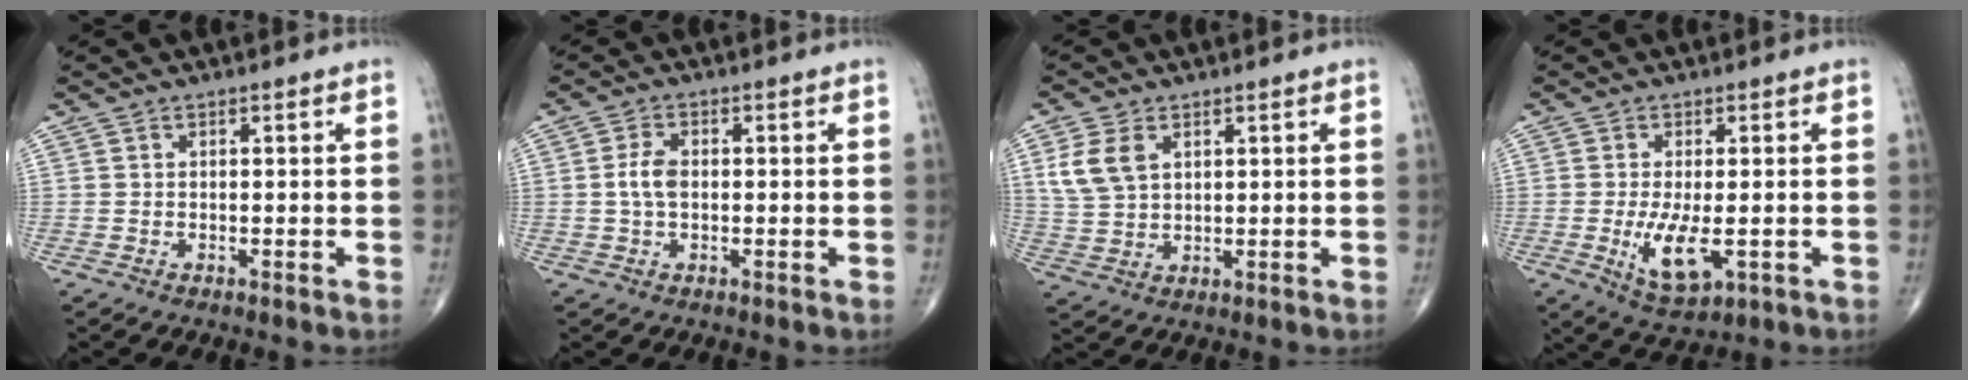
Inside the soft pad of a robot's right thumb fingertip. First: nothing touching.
{"total": 3.7, "force": [0.0, 2.2, 3.0], "torque": [-0.066, 0.006, -0.005]}
{"total": 6.8, "force": [2.5, 4.4, 4.6], "torque": [-0.091, -0.002, 0.057]}
{"total": 7.6, "force": [-1.5, 3.1, 6.8], "torque": [-0.127, -0.020, -0.016]}